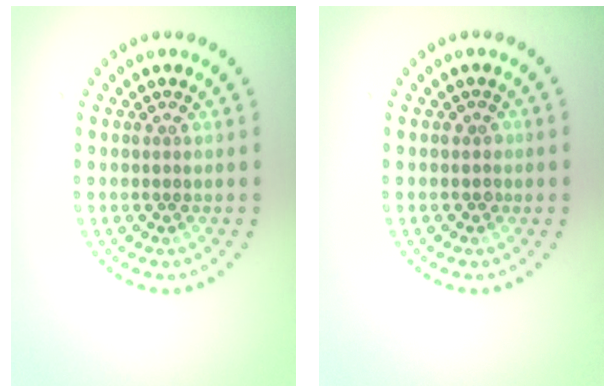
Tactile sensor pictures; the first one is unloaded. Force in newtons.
{"total": 0.6, "press": 0.5, "slide": 0.4}